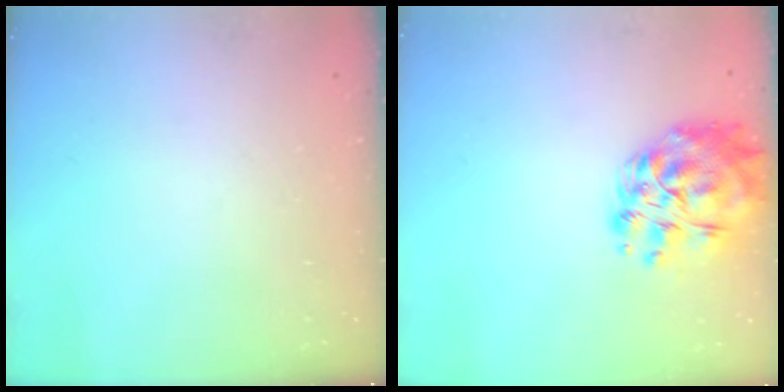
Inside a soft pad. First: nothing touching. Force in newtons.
{"total": 15.5, "press": 14.9, "slide": 4.1}